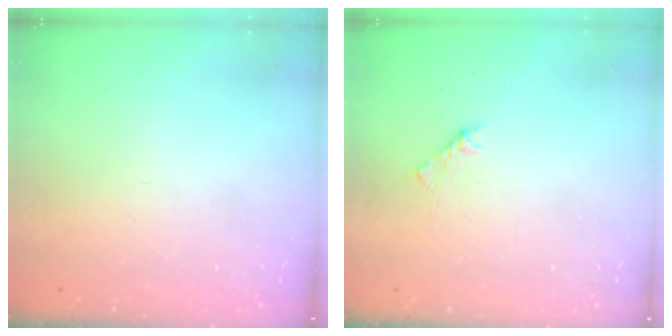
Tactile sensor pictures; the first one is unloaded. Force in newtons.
{"total": 1.6, "press": 1.4, "slide": 0.6}